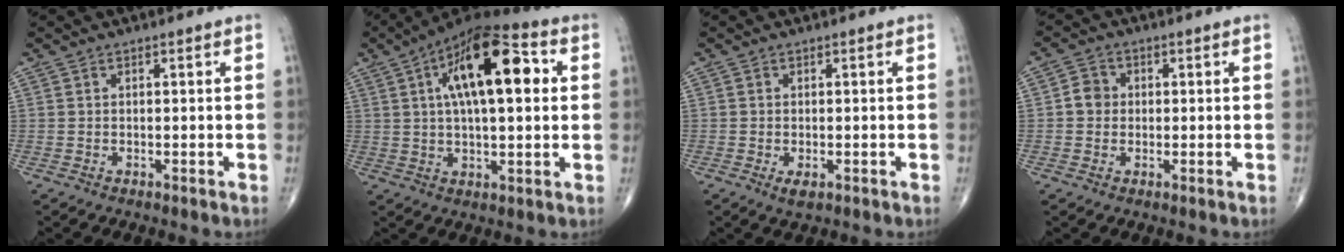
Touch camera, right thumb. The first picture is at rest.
{"total": 19.3, "force": [4.8, 7.9, 17.0], "torque": [-0.259, 0.019, 0.067]}
{"total": 1.9, "force": [-0.6, 1.0, 1.5], "torque": [-0.026, -0.003, -0.010]}
{"total": 3.4, "force": [0.0, 3.1, 1.3], "torque": [-0.008, 0.006, -0.006]}